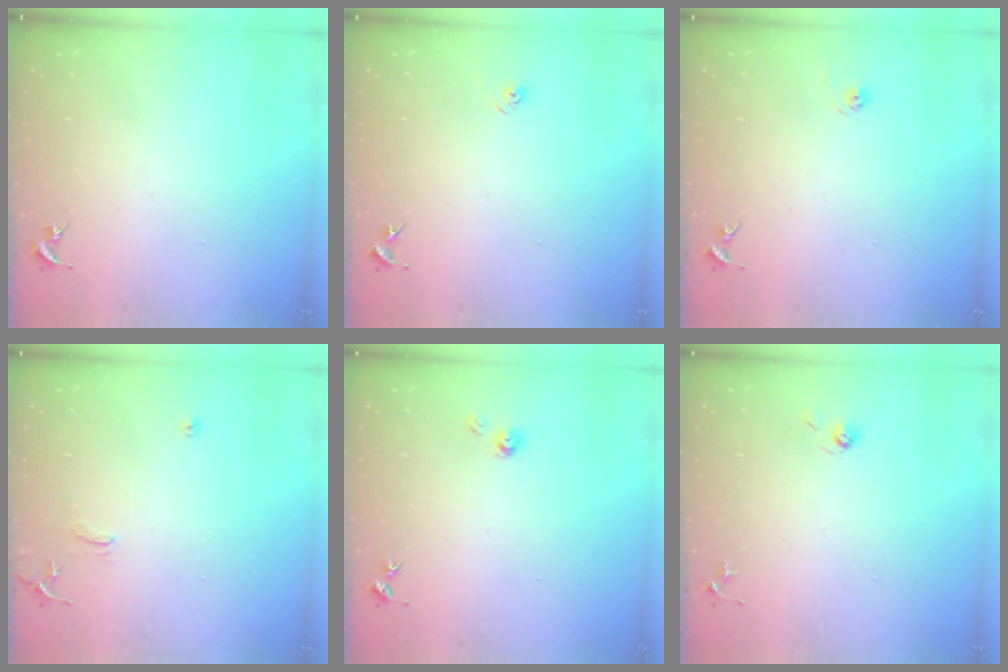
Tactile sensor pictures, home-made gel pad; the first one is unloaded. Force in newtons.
{"total": 3.3, "press": 3.2, "slide": 0.8}
{"total": 5.8, "press": 5.8, "slide": 0.5}
{"total": 7.2, "press": 7.2, "slide": 0.8}
{"total": 4.9, "press": 4.9, "slide": 0.5}
{"total": 3.9, "press": 3.5, "slide": 1.7}